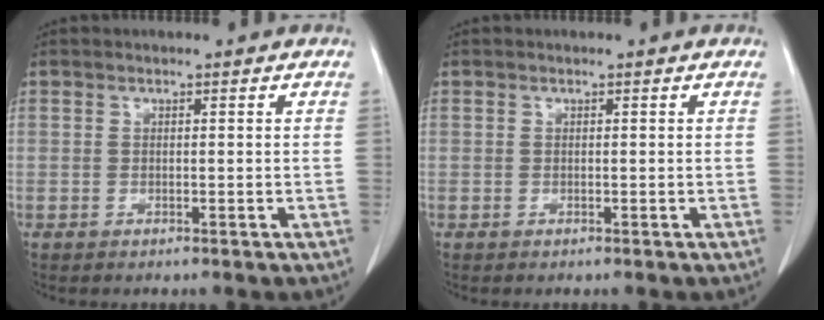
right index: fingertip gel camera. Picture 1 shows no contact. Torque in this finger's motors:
{"motor_torque": [0.00, 0.00, 0.05, 0.00]}